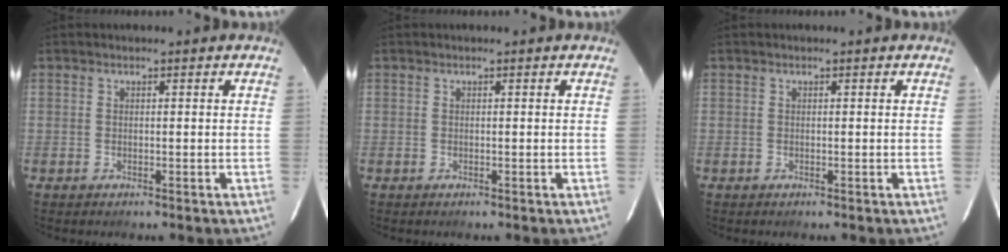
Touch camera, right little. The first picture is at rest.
{"total": 0.0}
{"total": 0.0}